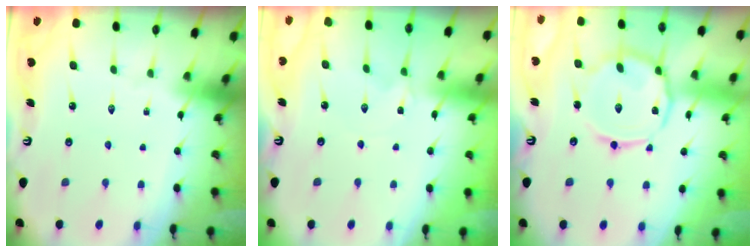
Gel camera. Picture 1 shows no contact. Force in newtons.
{"total": 2.5, "press": 2.5, "slide": 0.3}
{"total": 13.2, "press": 13.1, "slide": 1.0}